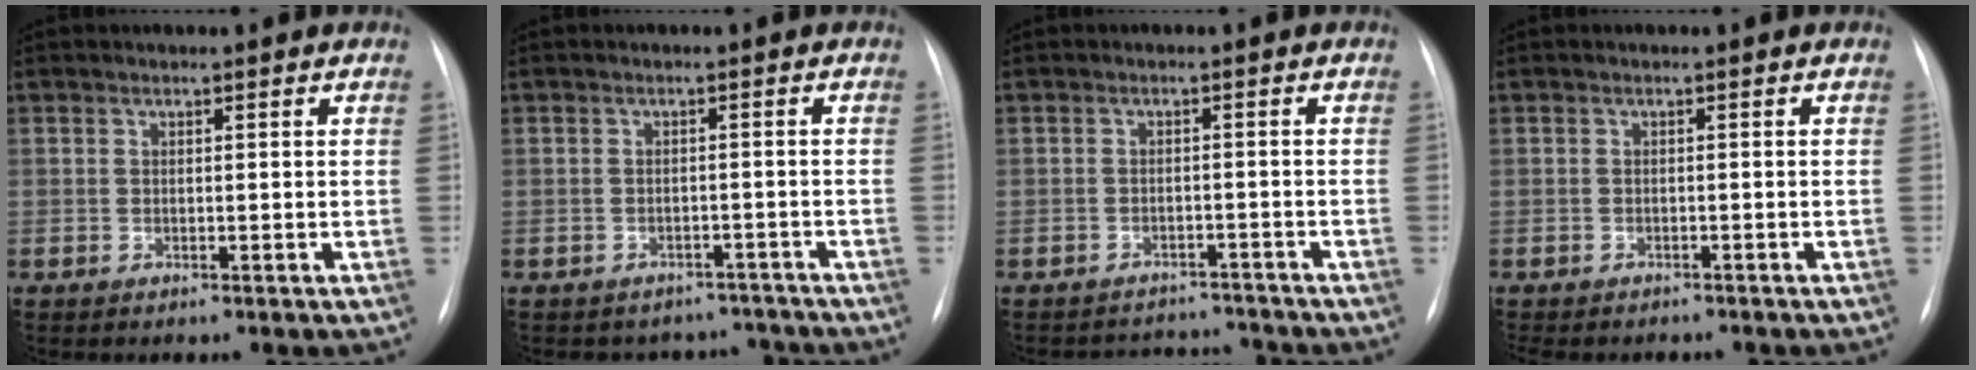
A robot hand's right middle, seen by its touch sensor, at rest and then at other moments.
{"total": 5.7, "force": [-4.9, 2.6, -0.8], "torque": [0.022, 0.025, -0.057]}
{"total": 5.7, "force": [-5.6, 1.1, -0.7], "torque": [0.009, 0.015, -0.074]}
{"total": 7.5, "force": [-6.6, 2.5, 2.7], "torque": [-0.038, -0.002, -0.083]}